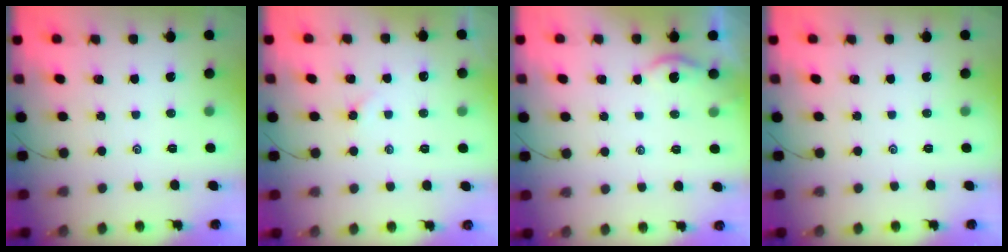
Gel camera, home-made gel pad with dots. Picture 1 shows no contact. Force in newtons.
{"total": 2.6, "press": 2.5, "slide": 0.5}
{"total": 2.2, "press": 2.2, "slide": 0.3}
{"total": 0.0}